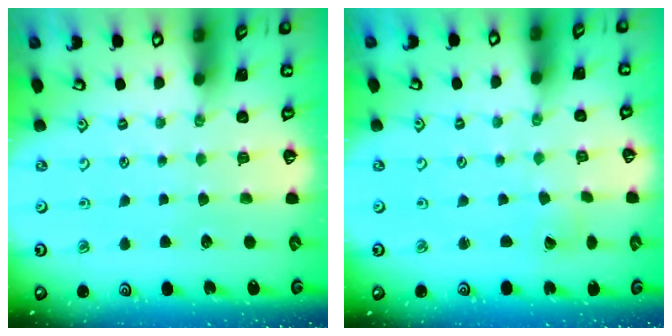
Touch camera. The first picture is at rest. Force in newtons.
{"total": 0.8, "press": 0.8, "slide": 0.1}